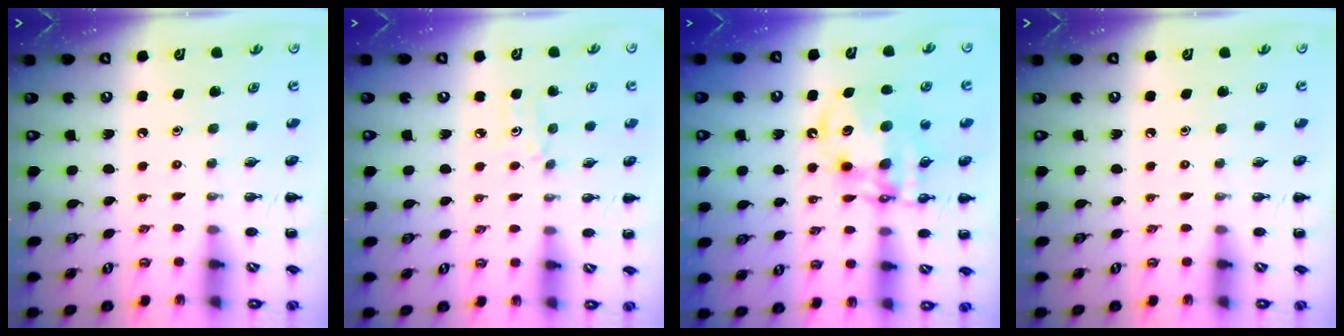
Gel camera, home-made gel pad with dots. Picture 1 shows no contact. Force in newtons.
{"total": 3.3, "press": 3.1, "slide": 1.0}
{"total": 12.6, "press": 12.1, "slide": 3.6}
{"total": 0.0}